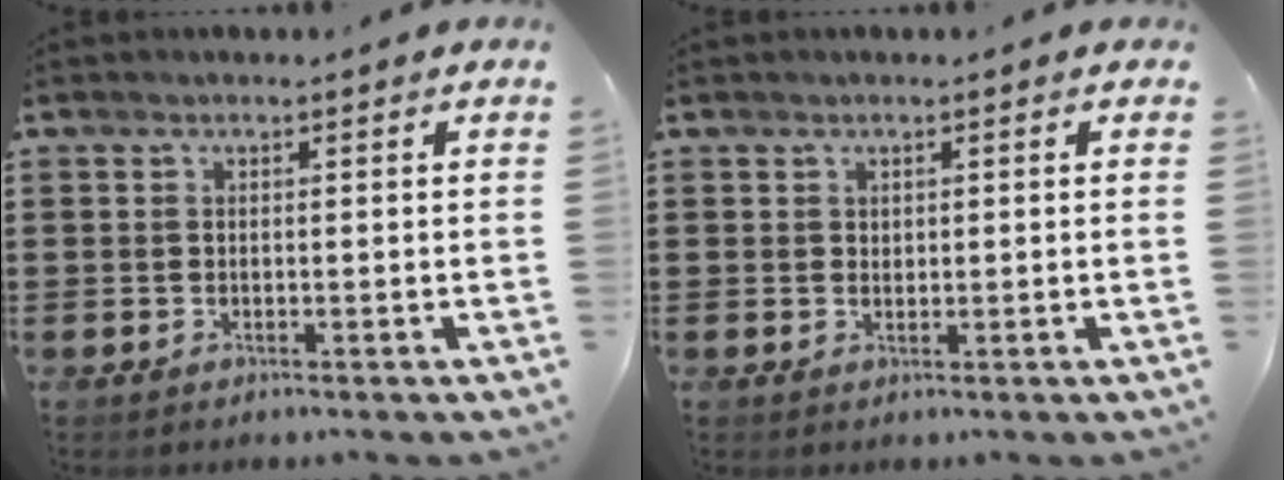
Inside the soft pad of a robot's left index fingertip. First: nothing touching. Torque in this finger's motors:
{"motor_torque": [0.22, 0.17, 0.02, 0.00]}